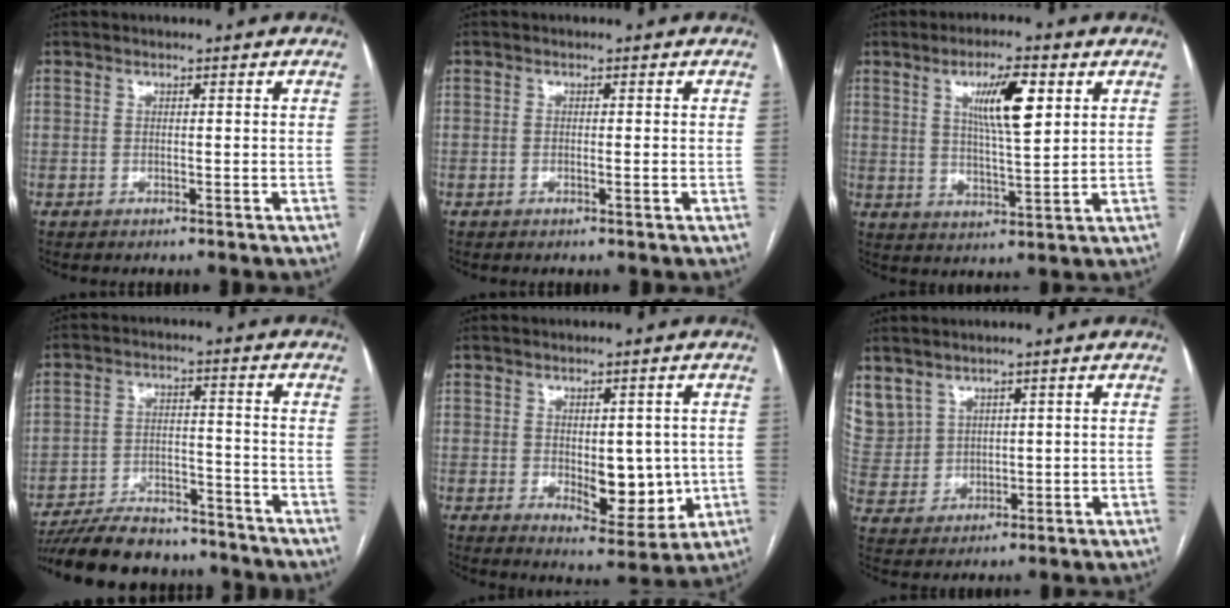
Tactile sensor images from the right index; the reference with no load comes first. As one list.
[{"total": 0.8, "force": [-0.1, 0.2, 0.7], "torque": [-0.013, 0.001, 0.001]}, {"total": 8.9, "force": [3.4, 1.4, 8.1], "torque": [-0.141, 0.002, 0.059]}, {"total": 16.1, "force": [-14.4, 4.4, 5.6], "torque": [-0.105, 0.005, -0.219]}, {"total": 8.3, "force": [-0.6, 4.0, 7.3], "torque": [-0.090, -0.005, 0.009]}, {"total": 10.8, "force": [6.1, 8.5, 2.7], "torque": [-0.101, 0.032, 0.156]}]